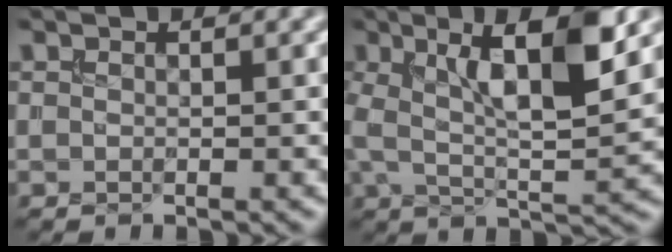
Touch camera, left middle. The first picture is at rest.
{"total": 9.4, "force": [2.4, 2.9, 8.6], "torque": [-0.147, 0.008, 0.036]}